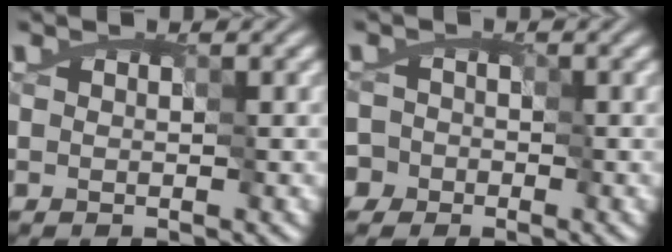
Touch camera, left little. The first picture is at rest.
{"total": 4.2, "force": [-1.0, 4.0, 1.1], "torque": [-0.005, 0.027, -0.039]}